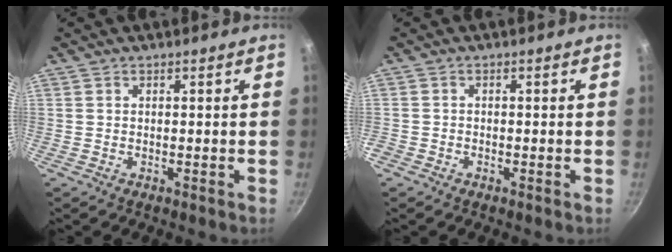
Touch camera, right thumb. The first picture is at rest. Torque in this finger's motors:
{"motor_torque": [0.63, 0.54, 0.46, 0.47, 0.05]}